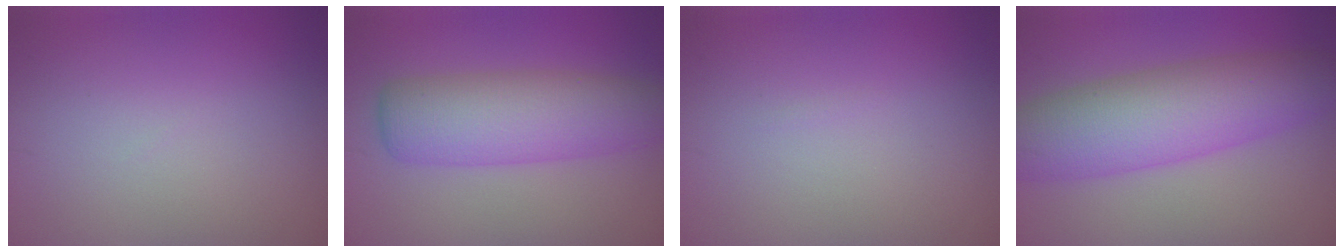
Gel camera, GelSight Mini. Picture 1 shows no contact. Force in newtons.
{"total": 6.7, "press": 6.7, "slide": 0.2}
{"total": 0.0}
{"total": 8.4, "press": 8.4, "slide": 0.1}